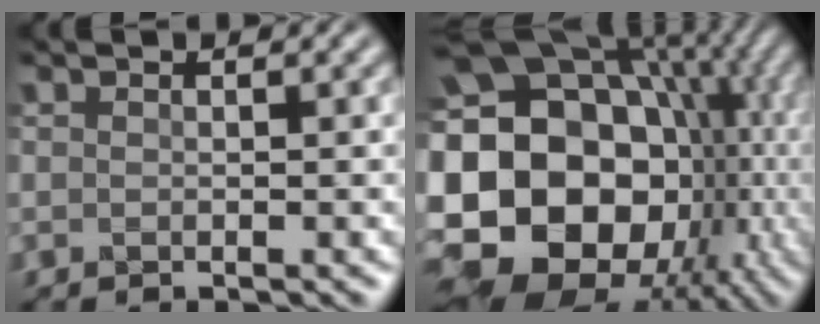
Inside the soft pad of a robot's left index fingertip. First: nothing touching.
{"total": 22.0, "force": [-1.1, 17.6, 13.0], "torque": [-0.236, 0.002, -0.048]}